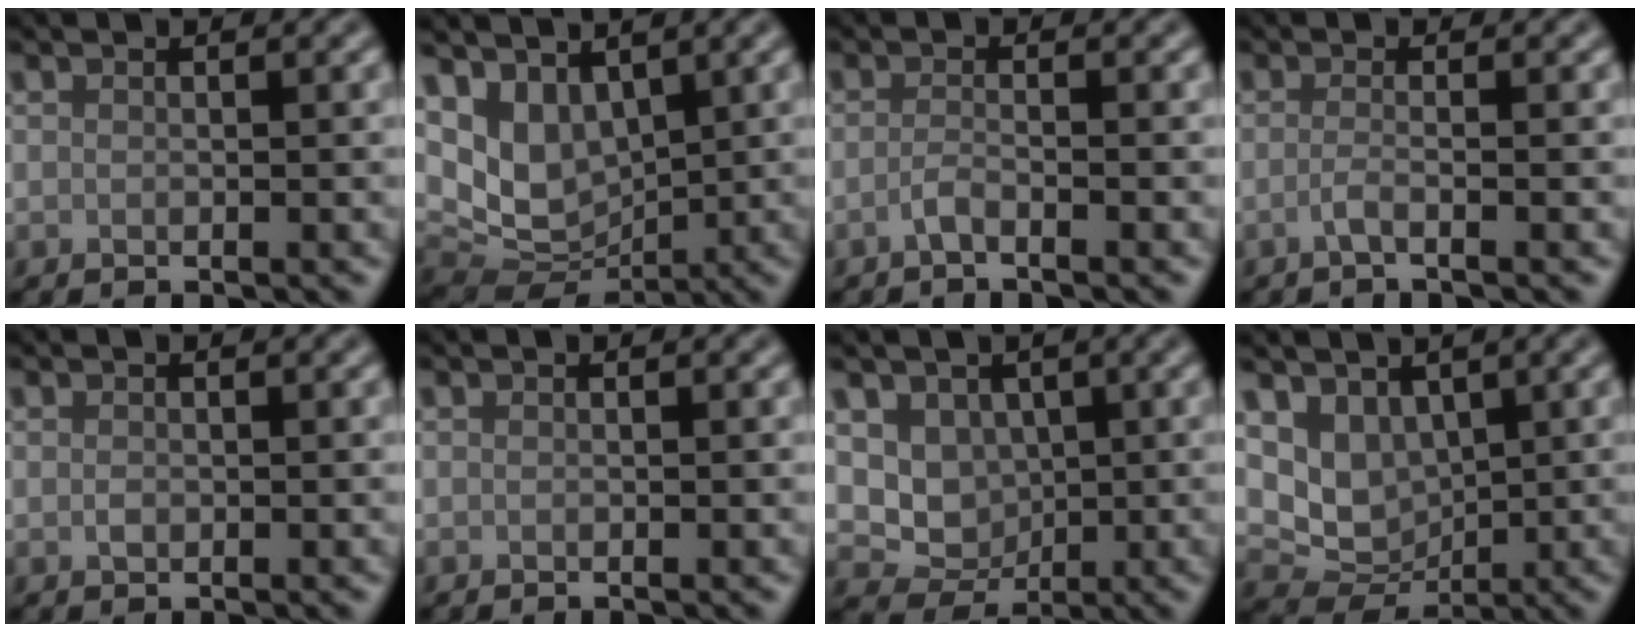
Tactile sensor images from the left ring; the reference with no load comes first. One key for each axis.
{"total": 5.5, "fx": 2.5, "fy": 3.5, "fz": 3.4, "tx": -0.071, "ty": -0.013, "tz": 0.045}
{"total": 1.5, "fx": -1.1, "fy": 0.2, "fz": 0.9, "tx": -0.018, "ty": 0.000, "tz": -0.027}
{"total": 1.6, "fx": -0.8, "fy": 0.4, "fz": 1.3, "tx": -0.019, "ty": -0.004, "tz": -0.026}
{"total": 0.5, "fx": -0.3, "fy": 0.3, "fz": 0.3, "tx": -0.009, "ty": -0.003, "tz": -0.006}
{"total": 0.0}
{"total": 3.7, "fx": 0.5, "fy": 3.1, "fz": 1.9, "tx": -0.026, "ty": -0.011, "tz": 0.013}
{"total": 5.4, "fx": 1.6, "fy": 4.0, "fz": 3.2, "tx": -0.063, "ty": -0.016, "tz": 0.034}